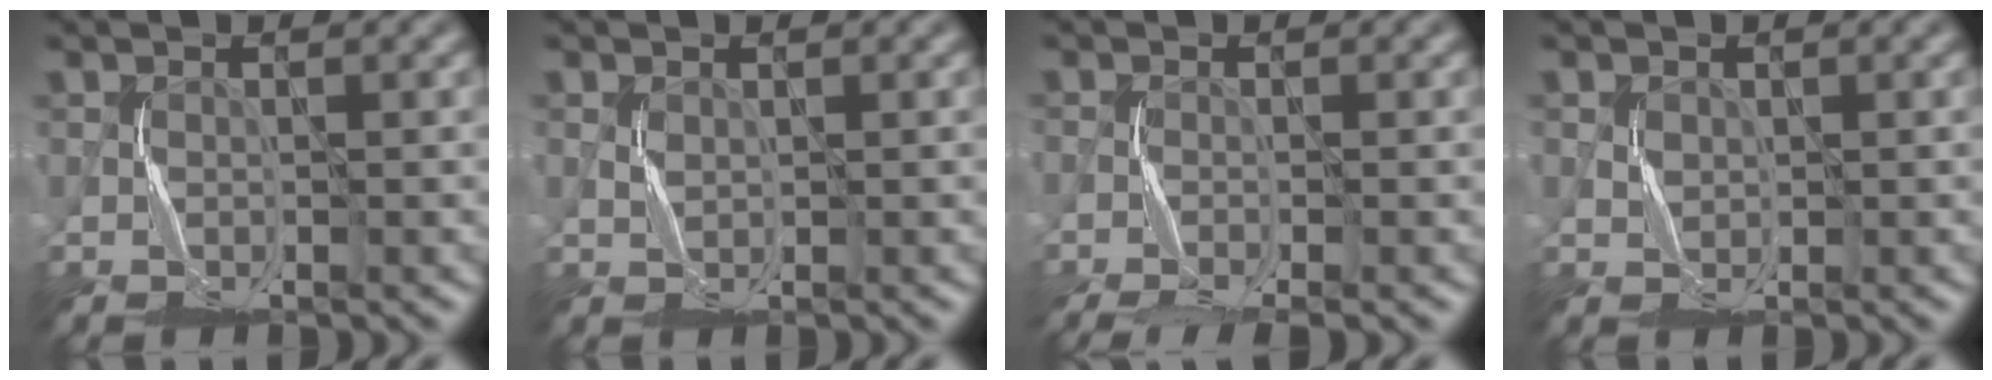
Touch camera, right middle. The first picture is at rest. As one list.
[{"total": 0.0}, {"total": 4.0, "force": [-3.3, 0.5, 2.3], "torque": [-0.039, -0.006, -0.063]}, {"total": 0.6, "force": [0.3, 0.5, -0.2], "torque": [0.001, -0.002, 0.009]}]